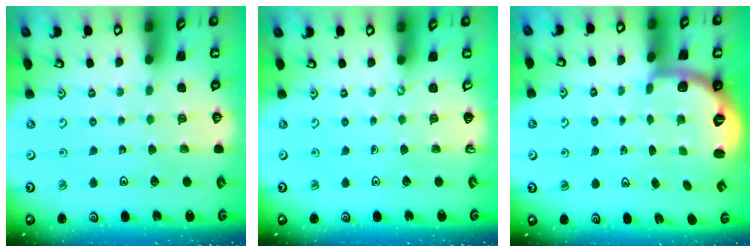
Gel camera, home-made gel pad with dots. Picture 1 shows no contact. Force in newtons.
{"total": 0.0}
{"total": 2.5, "press": 1.9, "slide": 1.6}